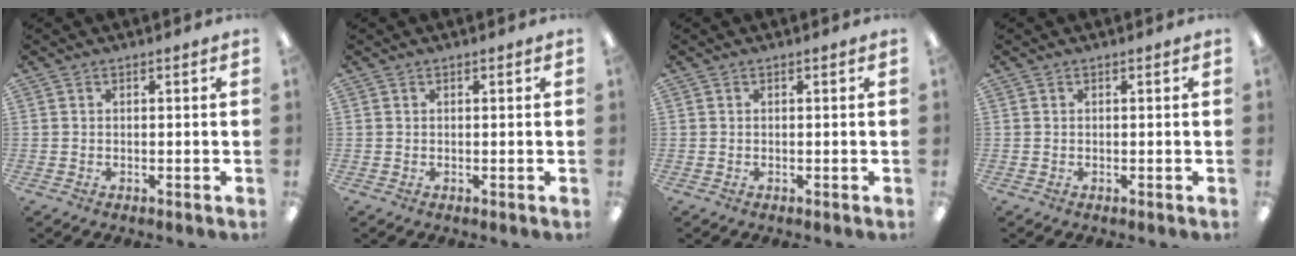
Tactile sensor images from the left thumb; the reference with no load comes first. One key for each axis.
{"total": 0.0}
{"total": 0.0}
{"total": 0.0}